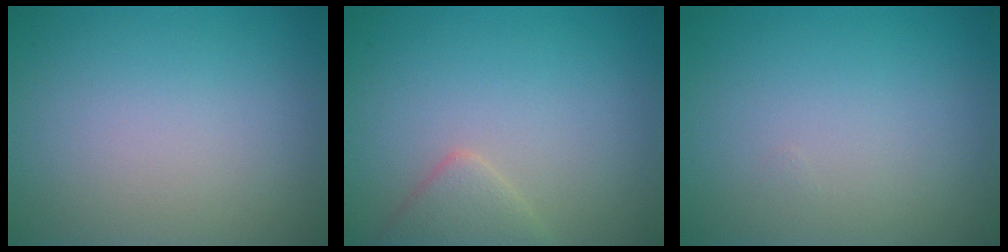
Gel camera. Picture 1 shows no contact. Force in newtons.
{"total": 2.3, "press": 2.3, "slide": 0.1}
{"total": 0.0}